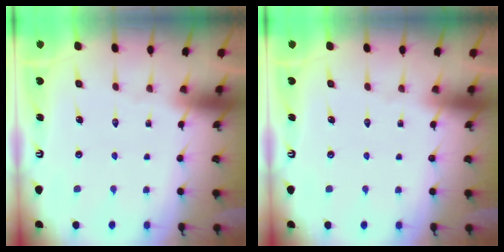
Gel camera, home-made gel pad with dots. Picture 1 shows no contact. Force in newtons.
{"total": 0.0}